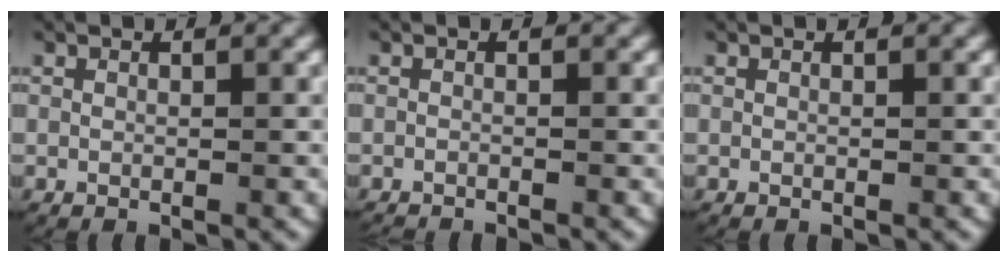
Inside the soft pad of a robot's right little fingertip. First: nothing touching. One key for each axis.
{"total": 1.3, "fx": -1.3, "fy": 0.1, "fz": 0.0, "tx": -0.008, "ty": -0.011, "tz": -0.017}
{"total": 0.0}